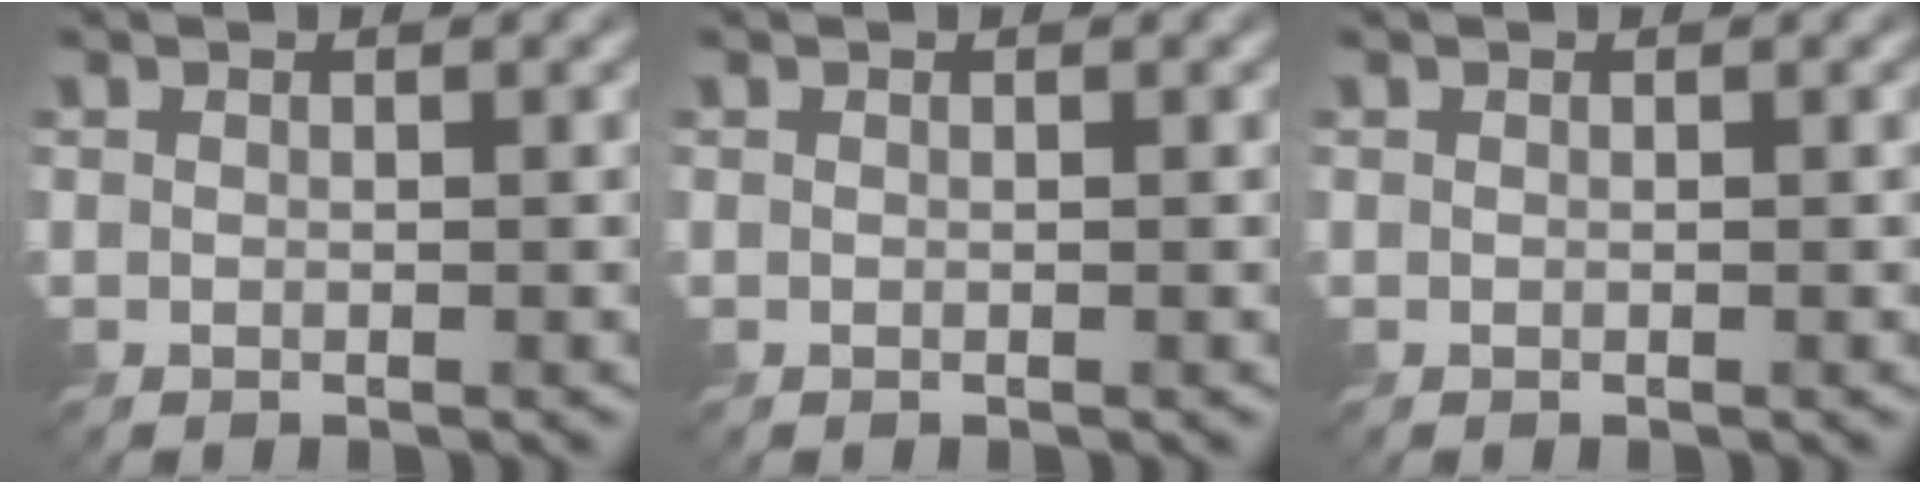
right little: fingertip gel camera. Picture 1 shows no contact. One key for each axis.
{"total": 0.0}
{"total": 0.0}